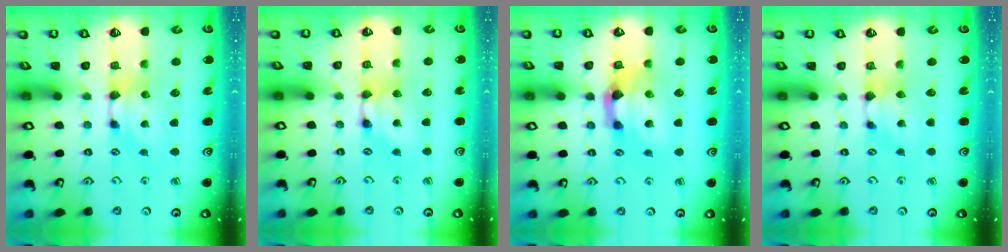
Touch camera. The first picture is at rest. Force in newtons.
{"total": 1.5, "press": 1.5, "slide": 0.1}
{"total": 4.0, "press": 3.6, "slide": 1.8}
{"total": 0.9, "press": 0.7, "slide": 0.6}